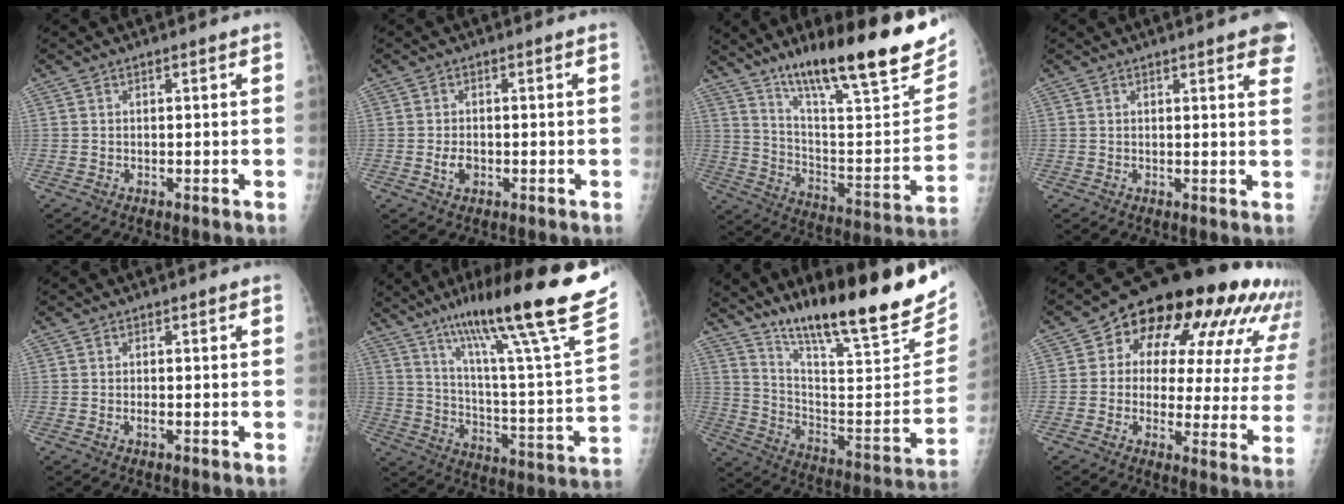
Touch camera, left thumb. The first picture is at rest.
{"total": 2.4, "force": [-0.6, 1.6, 1.7], "torque": [-0.028, 0.002, -0.009]}
{"total": 27.7, "force": [18.0, 5.9, 20.1], "torque": [-0.278, -0.066, 0.292]}
{"total": 6.9, "force": [4.2, 1.4, 5.3], "torque": [-0.046, -0.006, 0.042]}
{"total": 0.8, "force": [-0.2, 0.3, 0.7], "torque": [-0.013, 0.001, -0.003]}
{"total": 29.2, "force": [18.9, 3.0, 22.0], "torque": [-0.330, -0.063, 0.292]}
{"total": 26.5, "force": [19.0, 5.0, 17.8], "torque": [-0.251, -0.083, 0.303]}
{"total": 25.2, "force": [11.8, 12.9, 18.1], "torque": [-0.211, 0.008, 0.151]}